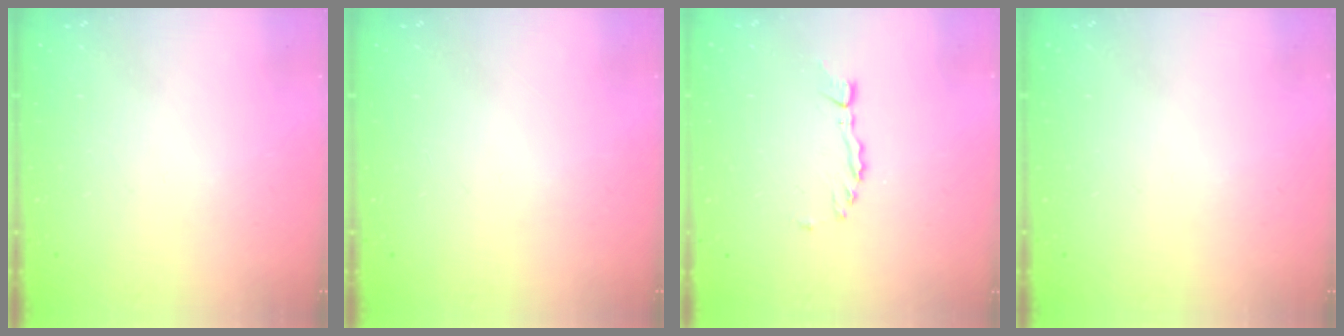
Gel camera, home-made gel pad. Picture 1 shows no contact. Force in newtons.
{"total": 0.0}
{"total": 2.2, "press": 2.2, "slide": 0.3}
{"total": 0.0}